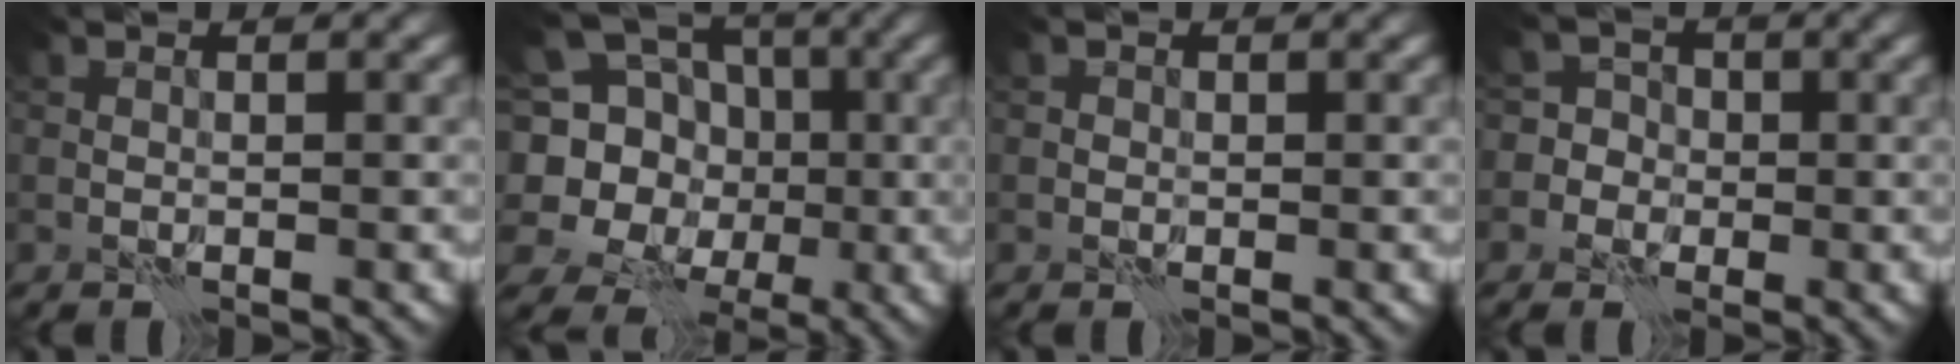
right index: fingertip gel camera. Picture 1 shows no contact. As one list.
[{"total": 11.2, "force": [-0.7, 10.2, 4.7], "torque": [-0.120, 0.016, -0.027]}, {"total": 0.5, "force": [-0.1, 0.5, -0.1], "torque": [0.004, -0.001, -0.005]}, {"total": 5.6, "force": [-0.5, 5.4, 1.4], "torque": [-0.001, 0.035, -0.049]}]